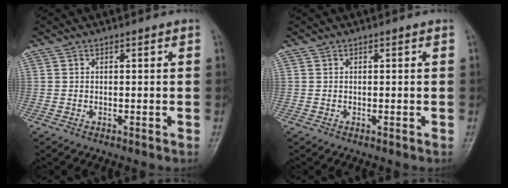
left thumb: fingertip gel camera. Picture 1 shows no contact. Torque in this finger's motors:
{"motor_torque": [0.01, 0.00, -0.06, -0.07, 0.00]}